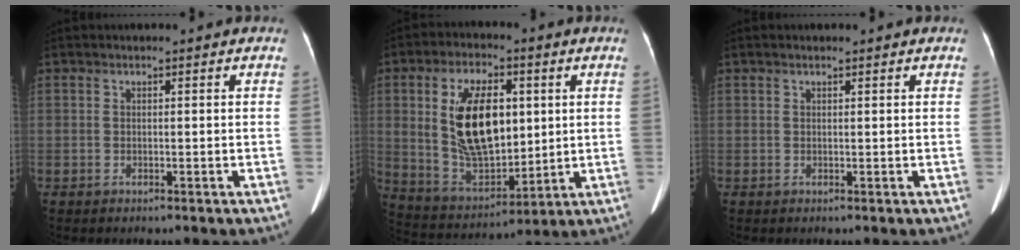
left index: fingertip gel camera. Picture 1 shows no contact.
{"total": 14.8, "force": [2.6, 7.3, 12.6], "torque": [-0.245, 0.007, 0.058]}
{"total": 0.5, "force": [0.3, 0.2, 0.4], "torque": [-0.011, 0.002, 0.006]}